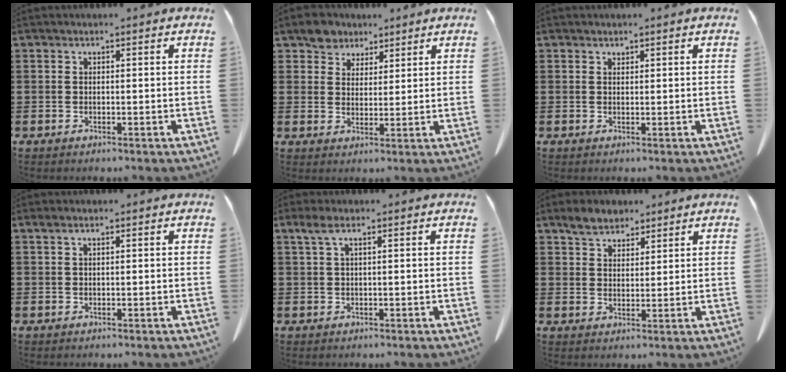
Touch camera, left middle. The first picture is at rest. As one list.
[{"total": 4.7, "force": [3.6, 2.9, 0.7], "torque": [-0.024, 0.005, 0.067]}, {"total": 0.7, "force": [0.6, 0.2, 0.0], "torque": [-0.002, -0.001, 0.013]}, {"total": 0.8, "force": [0.4, 0.2, 0.7], "torque": [-0.015, 0.003, 0.007]}, {"total": 1.9, "force": [0.6, 0.5, 1.7], "torque": [-0.035, 0.004, 0.010]}, {"total": 4.1, "force": [3.3, 2.0, 1.3], "torque": [-0.036, 0.003, 0.063]}]